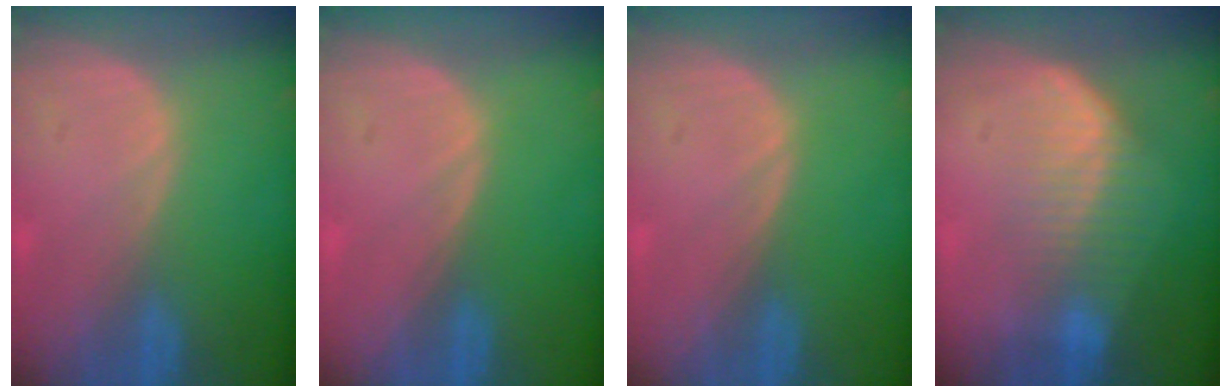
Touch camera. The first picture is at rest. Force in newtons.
{"total": 0.0}
{"total": 0.0}
{"total": 6.8, "press": 6.4, "slide": 2.3}